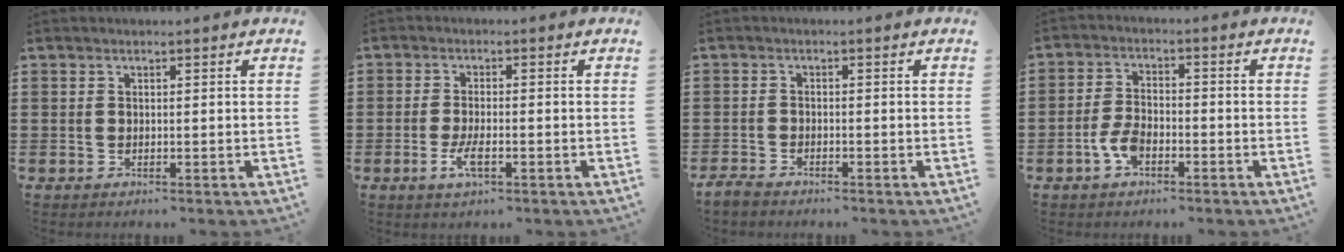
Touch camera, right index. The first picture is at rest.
{"total": 3.6, "force": [-1.4, 1.1, 3.1], "torque": [-0.064, -0.003, -0.028]}
{"total": 1.6, "force": [-1.6, 0.4, 0.2], "torque": [-0.014, 0.001, -0.034]}
{"total": 4.4, "force": [-2.1, 2.0, 3.3], "torque": [-0.085, -0.007, -0.044]}